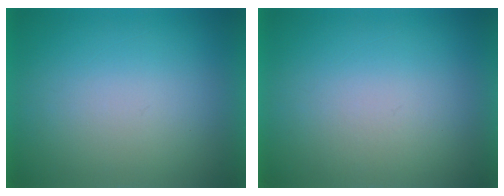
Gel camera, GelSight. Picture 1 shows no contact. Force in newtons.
{"total": 1.1}